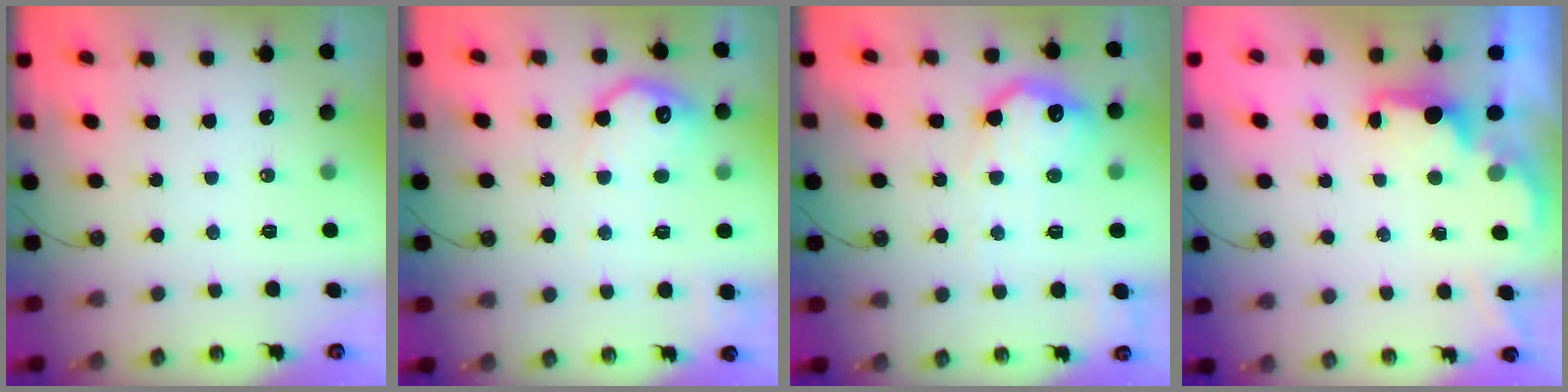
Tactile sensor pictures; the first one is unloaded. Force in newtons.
{"total": 13.7, "press": 13.6, "slide": 0.7}
{"total": 16.6, "press": 16.6, "slide": 1.5}
{"total": 1.9, "press": 1.7, "slide": 0.8}